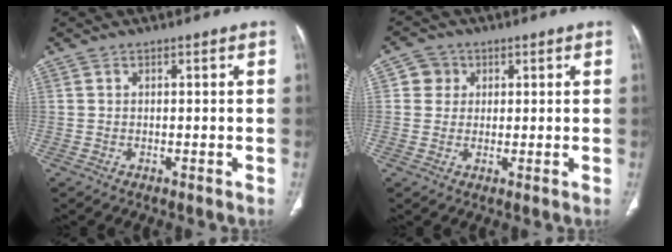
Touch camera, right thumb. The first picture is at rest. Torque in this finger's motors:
{"motor_torque": [0.95, 0.81, 0.34, -0.74, 0.05]}